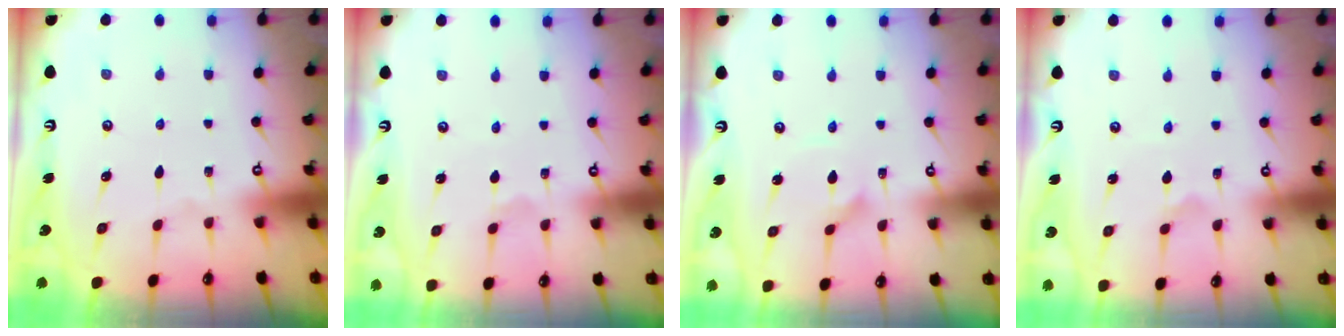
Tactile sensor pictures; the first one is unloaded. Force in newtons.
{"total": 0.7, "press": 0.7, "slide": 0.1}
{"total": 1.6, "press": 1.6, "slide": 0.2}
{"total": 0.7, "press": 0.7, "slide": 0.1}